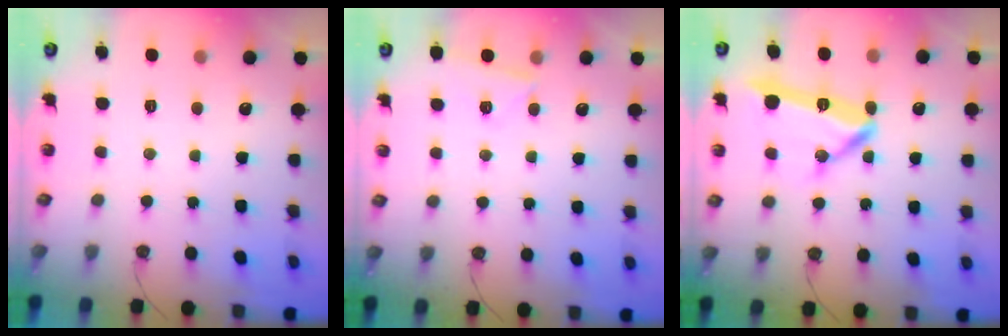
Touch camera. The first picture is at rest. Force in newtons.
{"total": 4.4, "press": 3.9, "slide": 2.0}
{"total": 16.0, "press": 16.0, "slide": 1.3}